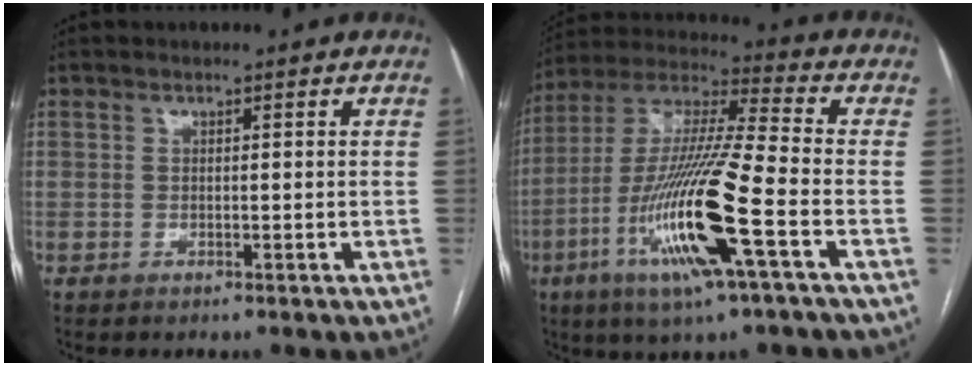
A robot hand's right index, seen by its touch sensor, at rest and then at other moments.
{"total": 19.0, "force": [-6.9, 0.7, 17.7], "torque": [-0.372, -0.021, -0.131]}